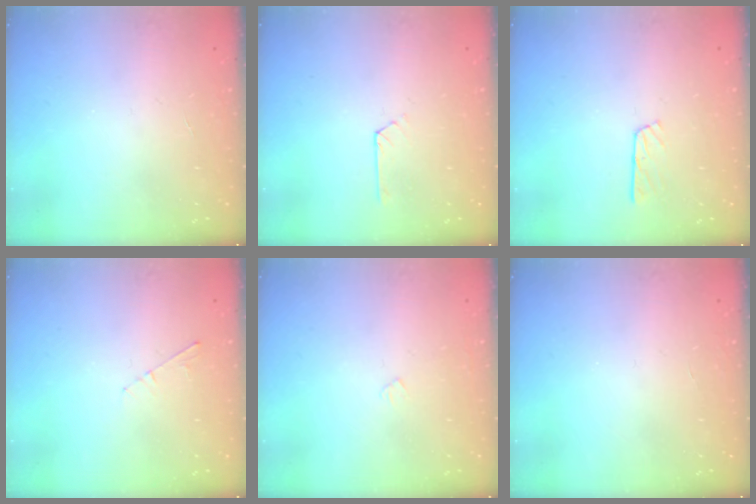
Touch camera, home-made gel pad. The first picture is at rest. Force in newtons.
{"total": 2.0, "press": 2.0, "slide": 0.2}
{"total": 3.2, "press": 3.2, "slide": 0.4}
{"total": 2.8, "press": 2.8, "slide": 0.4}
{"total": 2.4, "press": 2.4, "slide": 0.3}
{"total": 0.0}